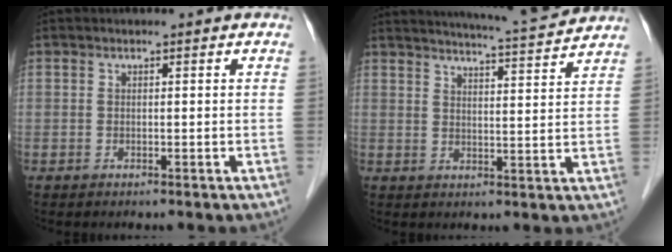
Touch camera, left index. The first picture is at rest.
{"total": 11.2, "force": [10.7, -0.5, 3.3], "torque": [-0.061, 0.000, 0.141]}